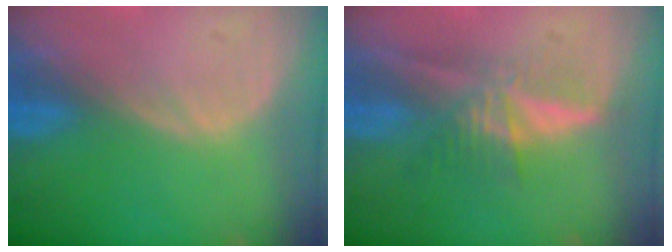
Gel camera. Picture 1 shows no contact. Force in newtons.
{"total": 5.4, "press": 5.2, "slide": 1.6}